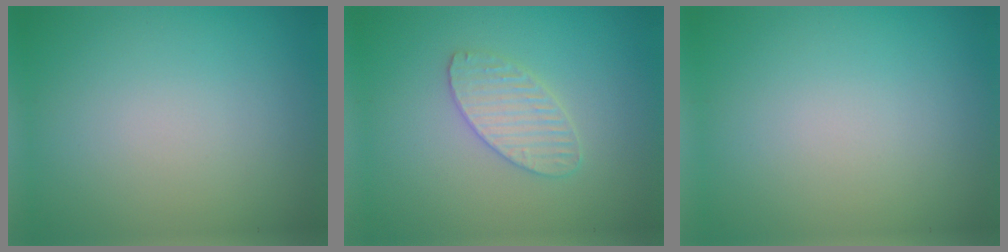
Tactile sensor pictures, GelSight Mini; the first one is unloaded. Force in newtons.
{"total": 2.6, "press": 2.6, "slide": 0.2}
{"total": 0.0}